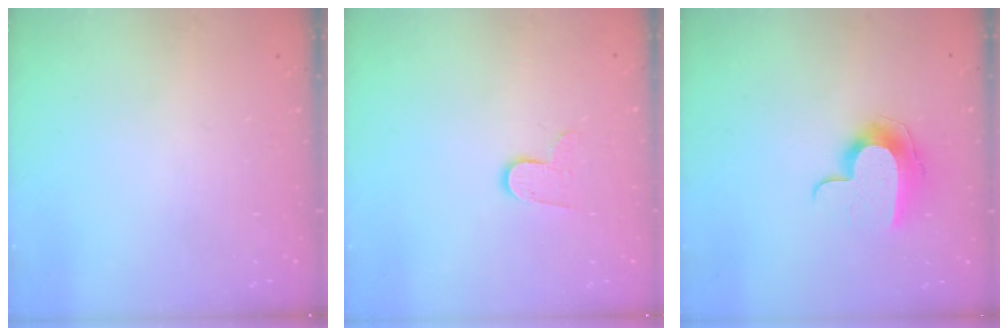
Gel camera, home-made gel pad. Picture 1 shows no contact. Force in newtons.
{"total": 7.2, "press": 7.2, "slide": 0.3}
{"total": 10.3, "press": 10.3, "slide": 0.3}